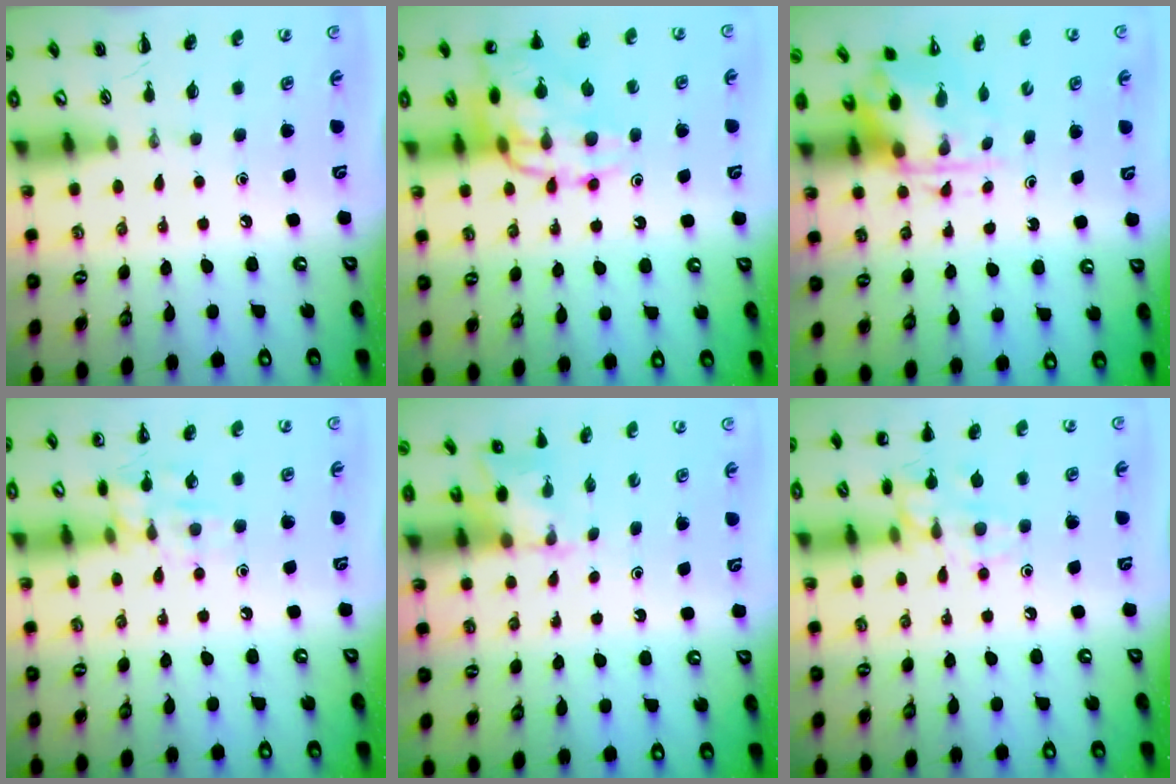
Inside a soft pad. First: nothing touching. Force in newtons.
{"total": 17.4, "press": 17.2, "slide": 2.9}
{"total": 3.8, "press": 3.7, "slide": 0.9}
{"total": 9.4, "press": 9.4, "slide": 1.1}
{"total": 2.1, "press": 2.0, "slide": 0.6}
{"total": 12.7, "press": 12.7, "slide": 0.7}